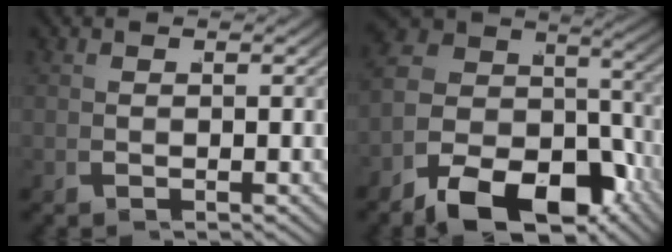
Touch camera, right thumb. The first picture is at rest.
{"total": 10.3, "force": [-3.5, 6.2, 7.4], "torque": [-0.116, -0.013, -0.052]}